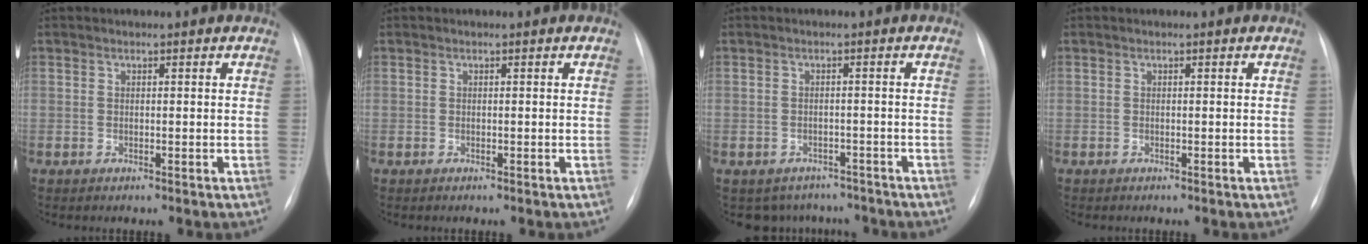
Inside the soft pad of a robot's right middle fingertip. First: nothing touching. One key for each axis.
{"total": 0.0}
{"total": 6.1, "fx": -5.2, "fy": 3.2, "fz": 0.0, "tx": 0.010, "ty": 0.016, "tz": -0.060}
{"total": 0.0}